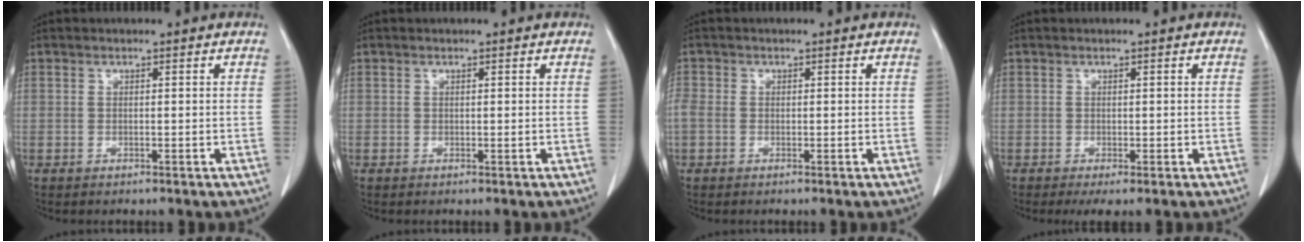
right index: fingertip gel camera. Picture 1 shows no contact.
{"total": 0.0}
{"total": 2.4, "force": [-0.4, 1.9, 1.4], "torque": [-0.054, 0.011, -0.006]}
{"total": 2.0, "force": [-0.8, 0.7, 1.7], "torque": [-0.029, -0.003, -0.006]}